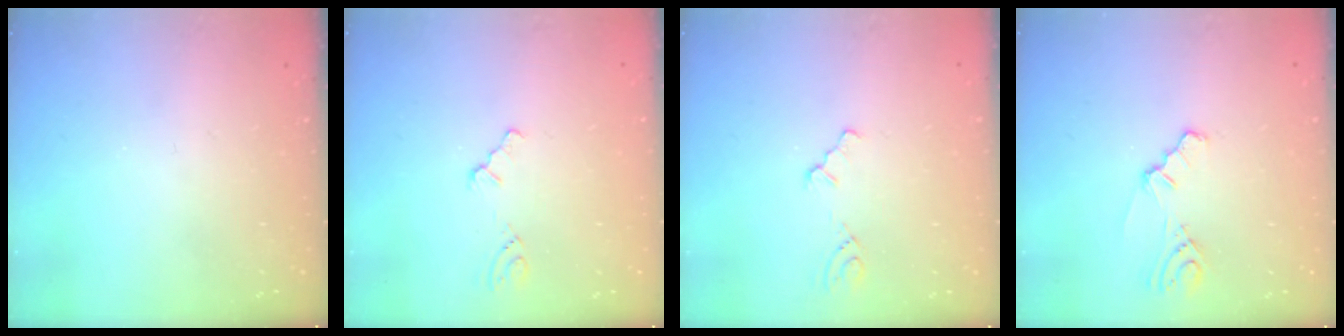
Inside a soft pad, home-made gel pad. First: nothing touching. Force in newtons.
{"total": 1.2, "press": 1.1, "slide": 0.3}
{"total": 1.5, "press": 1.4, "slide": 0.2}
{"total": 1.7, "press": 1.6, "slide": 0.5}